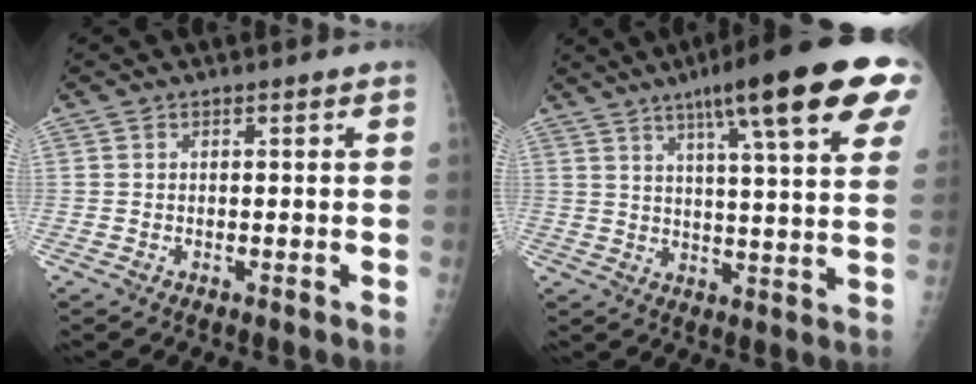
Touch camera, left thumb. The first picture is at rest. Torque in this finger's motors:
{"motor_torque": [1.32, 0.55, 1.81, -0.95, 0.45]}